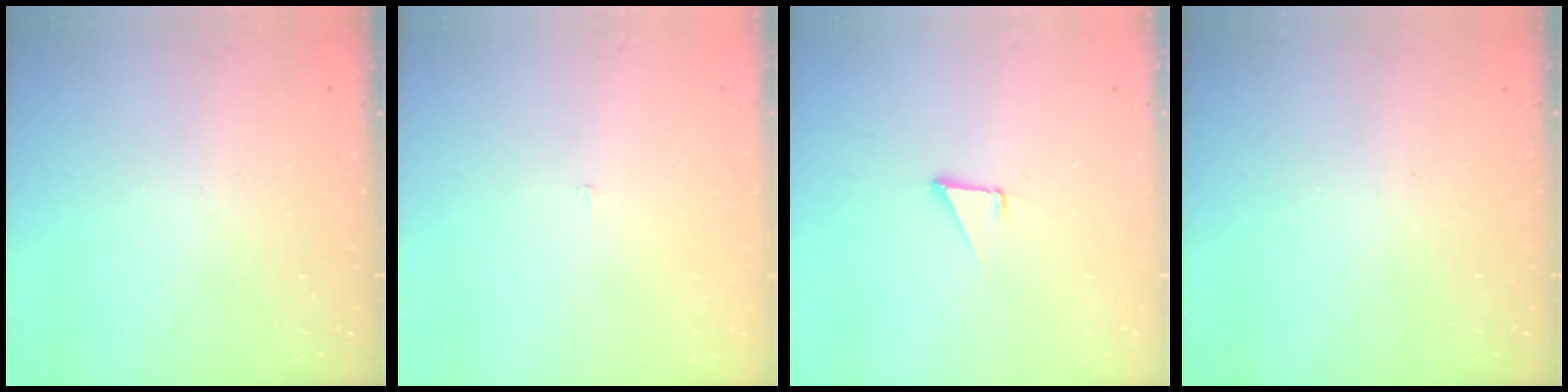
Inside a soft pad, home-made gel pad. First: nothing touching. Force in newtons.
{"total": 1.9, "press": 1.9, "slide": 0.1}
{"total": 1.7, "press": 1.7, "slide": 0.1}
{"total": 0.0}